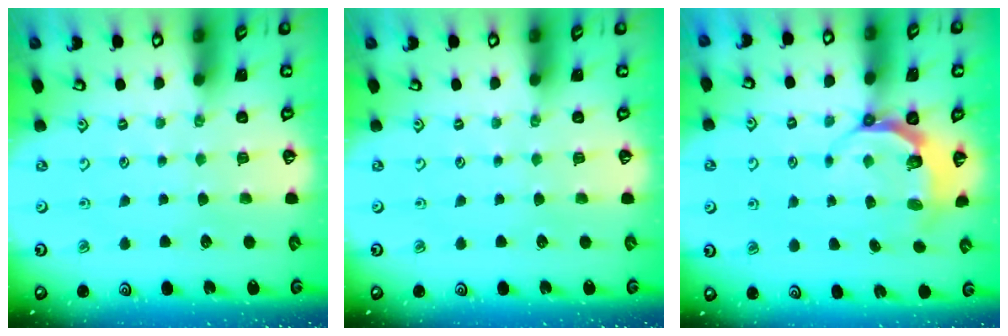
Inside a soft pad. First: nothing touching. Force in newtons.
{"total": 0.0}
{"total": 6.2, "press": 5.3, "slide": 3.3}